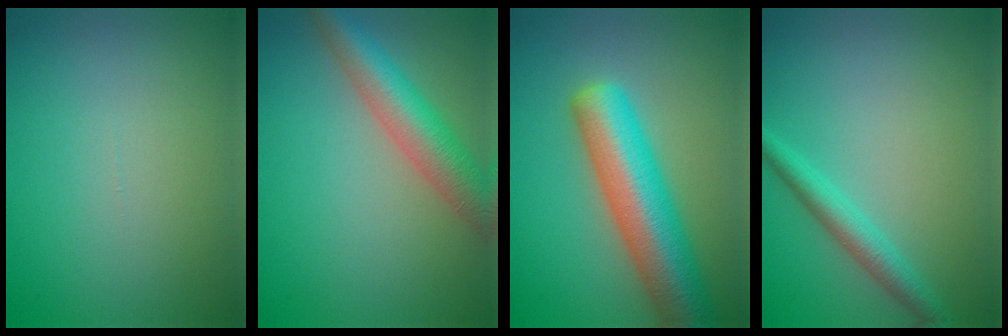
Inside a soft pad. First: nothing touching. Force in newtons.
{"total": 5.9, "press": 5.9, "slide": 0.2}
{"total": 9.1, "press": 9.1, "slide": 0.6}
{"total": 2.6, "press": 2.6, "slide": 0.0}